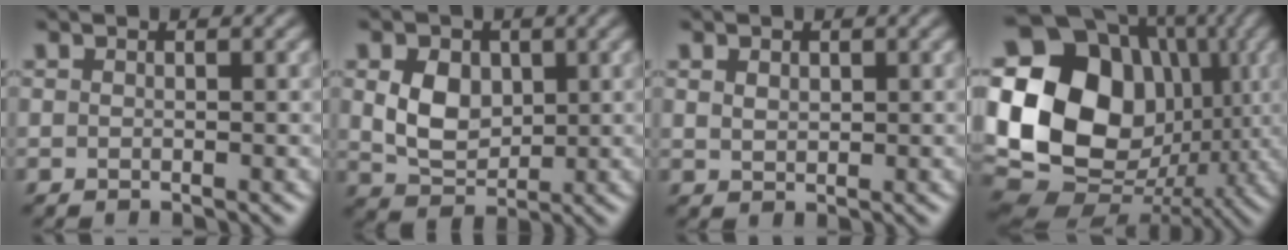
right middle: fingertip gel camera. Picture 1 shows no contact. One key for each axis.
{"total": 4.4, "fx": 0.8, "fy": 3.3, "fz": 2.8, "tx": -0.064, "ty": -0.004, "tz": 0.015}
{"total": 1.3, "fx": 0.7, "fy": 0.9, "fz": 0.7, "tx": -0.013, "ty": -0.002, "tz": 0.015}
{"total": 19.5, "fx": 2.0, "fy": 15.9, "fz": 11.2, "tx": -0.215, "ty": 0.008, "tz": 0.041}